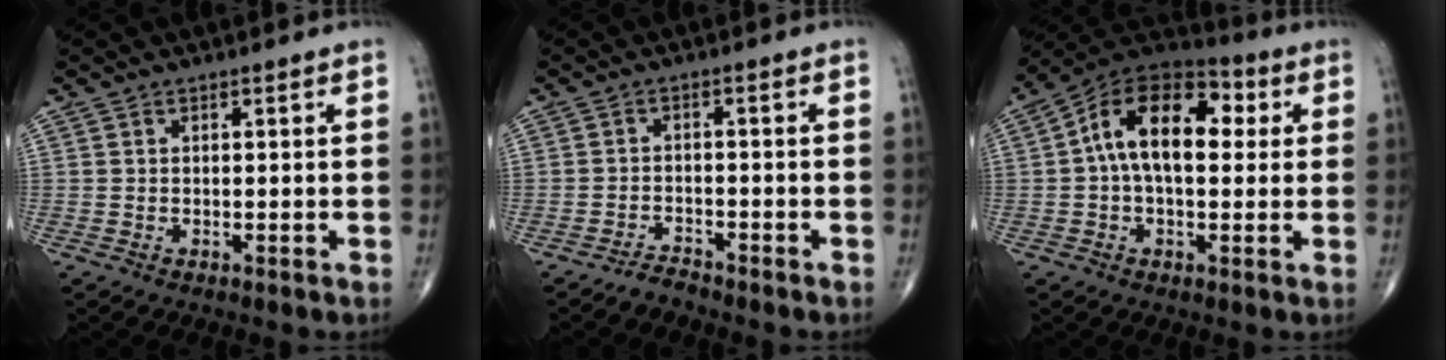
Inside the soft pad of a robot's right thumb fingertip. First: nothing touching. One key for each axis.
{"total": 2.2, "fx": -2.1, "fy": 0.4, "fz": 0.0, "tx": 0.000, "ty": 0.005, "tz": -0.040}
{"total": 16.0, "fx": 2.4, "fy": 9.3, "fz": 12.8, "tx": -0.192, "ty": 0.037, "tz": 0.031}